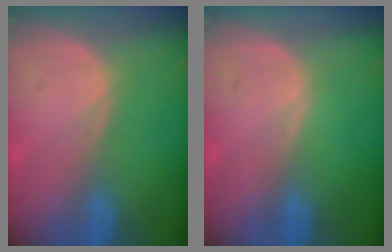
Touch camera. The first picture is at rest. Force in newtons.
{"total": 0.0}